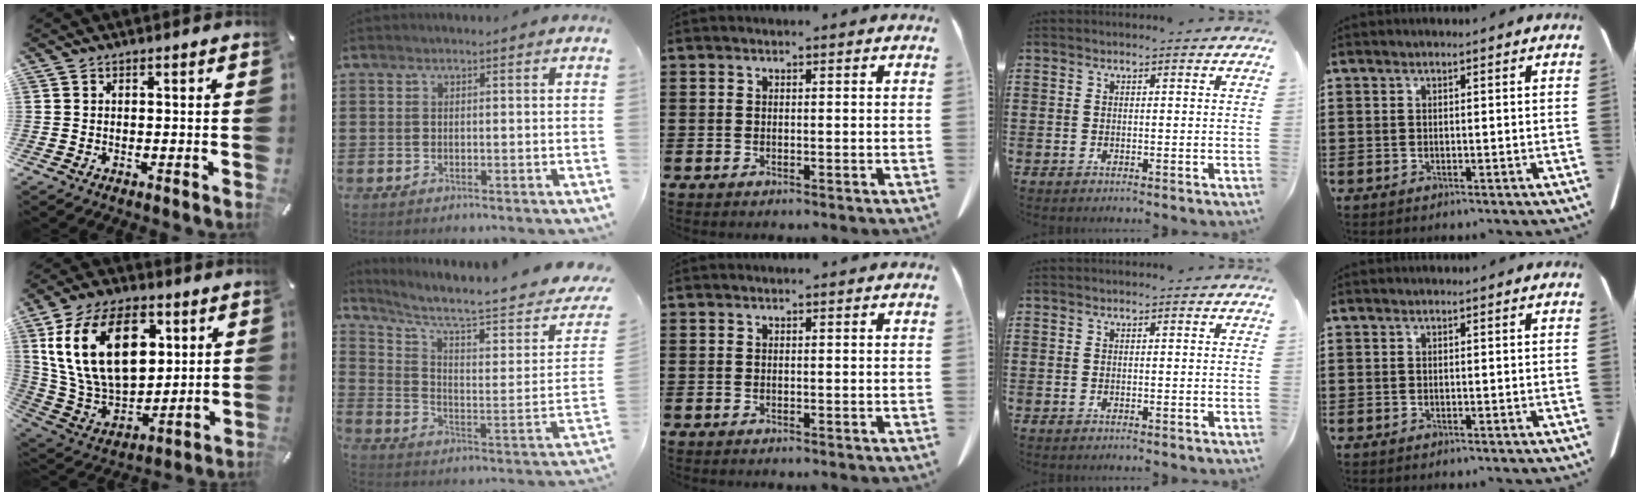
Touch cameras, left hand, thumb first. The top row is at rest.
{"thumb": {"total": 23.6, "force": [7.2, 15.3, 16.4], "torque": [-0.336, -0.013, 0.120]}, "index": {"total": 6.6, "force": [5.5, 0.2, 3.5], "torque": [-0.080, -0.056, 0.088]}}